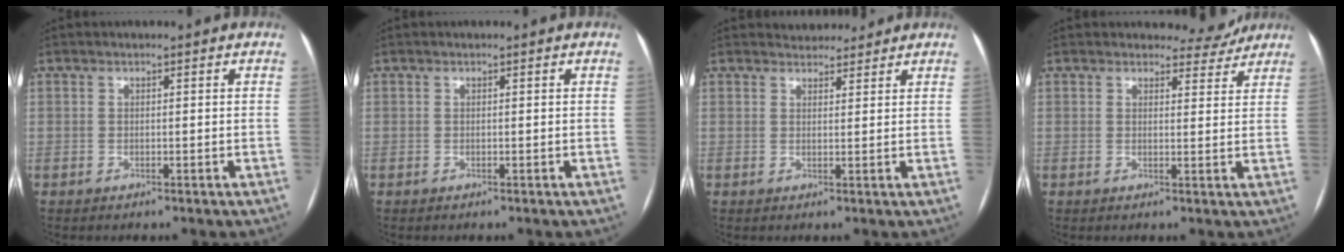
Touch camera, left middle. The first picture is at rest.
{"total": 0.0}
{"total": 4.0, "force": [3.7, 1.3, 0.4], "torque": [-0.004, 0.012, 0.051]}
{"total": 3.6, "force": [3.5, 1.1, -0.3], "torque": [0.004, -0.011, 0.035]}